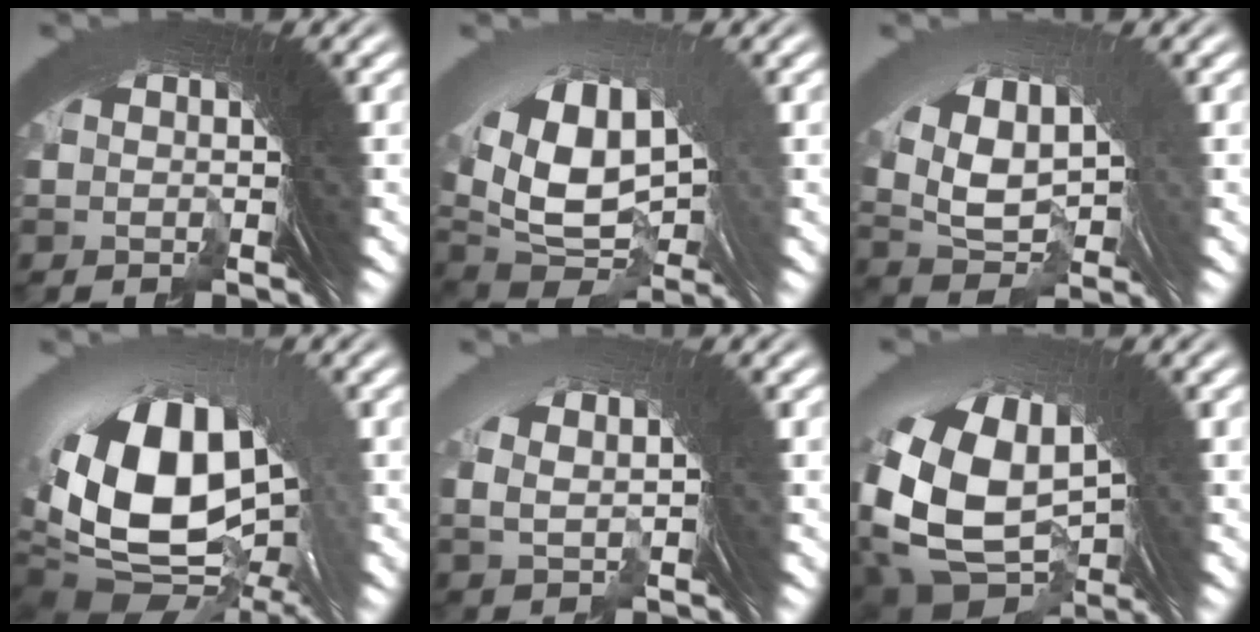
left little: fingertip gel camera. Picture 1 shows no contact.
{"total": 7.7, "force": [-0.2, 5.0, 5.9], "torque": [-0.133, -0.026, 0.020]}
{"total": 4.5, "force": [0.4, 2.7, 3.6], "torque": [-0.075, -0.009, 0.023]}
{"total": 11.3, "force": [-1.7, 7.4, 8.4], "torque": [-0.179, -0.047, 0.000]}
{"total": 0.9, "force": [0.6, -0.2, 0.7], "torque": [-0.013, 0.012, 0.021]}
{"total": 9.2, "force": [-1.6, 6.6, 6.2], "torque": [-0.148, -0.047, -0.001]}